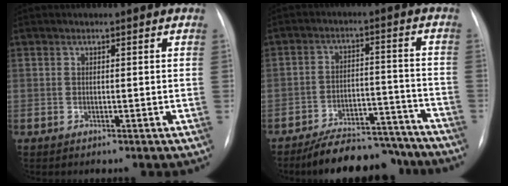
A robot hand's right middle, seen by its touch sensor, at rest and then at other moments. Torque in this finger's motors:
{"motor_torque": [1.12, -1.02, 0.48, 0.10]}